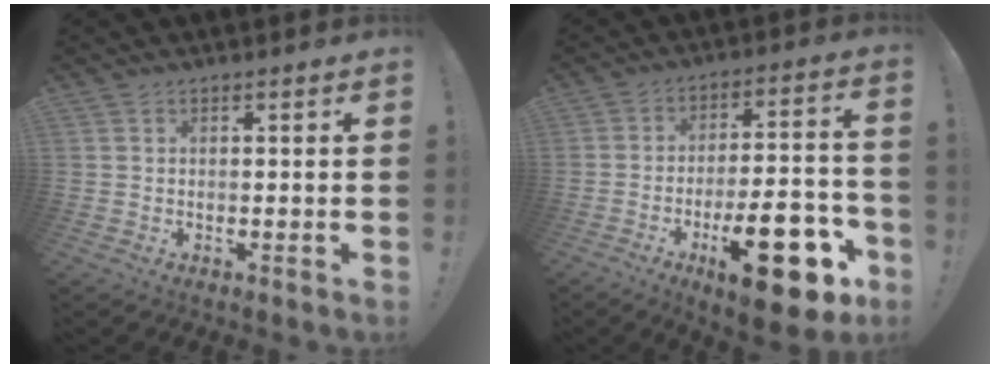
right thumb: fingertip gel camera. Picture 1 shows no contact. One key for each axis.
{"total": 22.6, "fx": -10.1, "fy": 8.4, "fz": 18.4, "tx": -0.249, "ty": 0.063, "tz": -0.145}